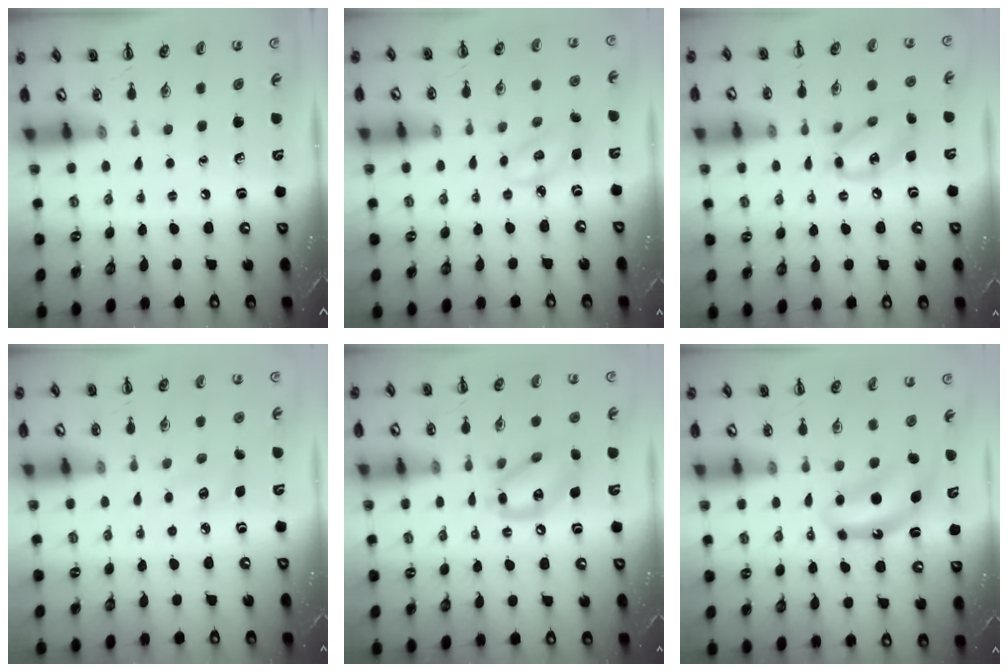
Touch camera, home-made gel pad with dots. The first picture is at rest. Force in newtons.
{"total": 2.9, "press": 2.8, "slide": 0.6}
{"total": 12.0, "press": 11.9, "slide": 1.6}
{"total": 4.4, "press": 4.2, "slide": 1.2}
{"total": 13.5, "press": 13.2, "slide": 2.9}
{"total": 8.2, "press": 8.0, "slide": 1.6}